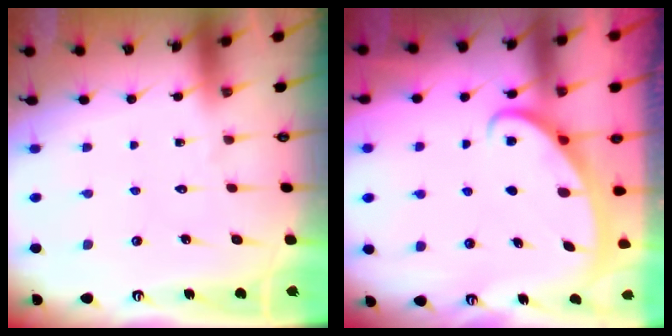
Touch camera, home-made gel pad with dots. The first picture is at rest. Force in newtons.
{"total": 2.5, "press": 2.5, "slide": 0.3}